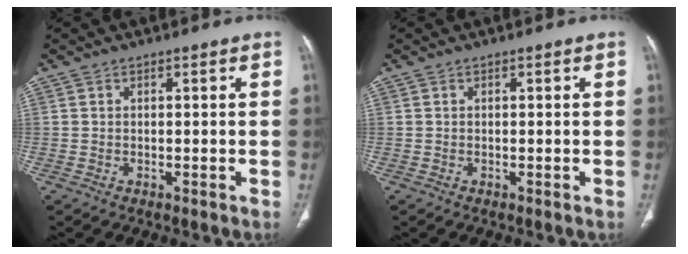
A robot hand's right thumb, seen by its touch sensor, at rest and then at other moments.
{"total": 0.0}